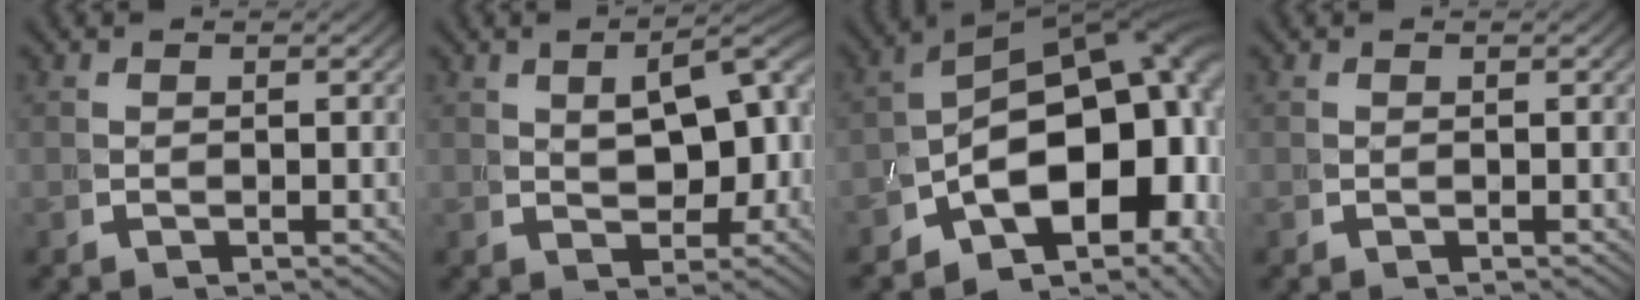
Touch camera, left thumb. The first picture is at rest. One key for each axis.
{"total": 6.0, "fx": 1.0, "fy": 3.5, "fz": 4.8, "tx": -0.058, "ty": -0.002, "tz": 0.027}
{"total": 21.7, "fx": -0.2, "fy": 14.2, "fz": 16.4, "tx": -0.233, "ty": -0.037, "tz": -0.006}
{"total": 0.0}